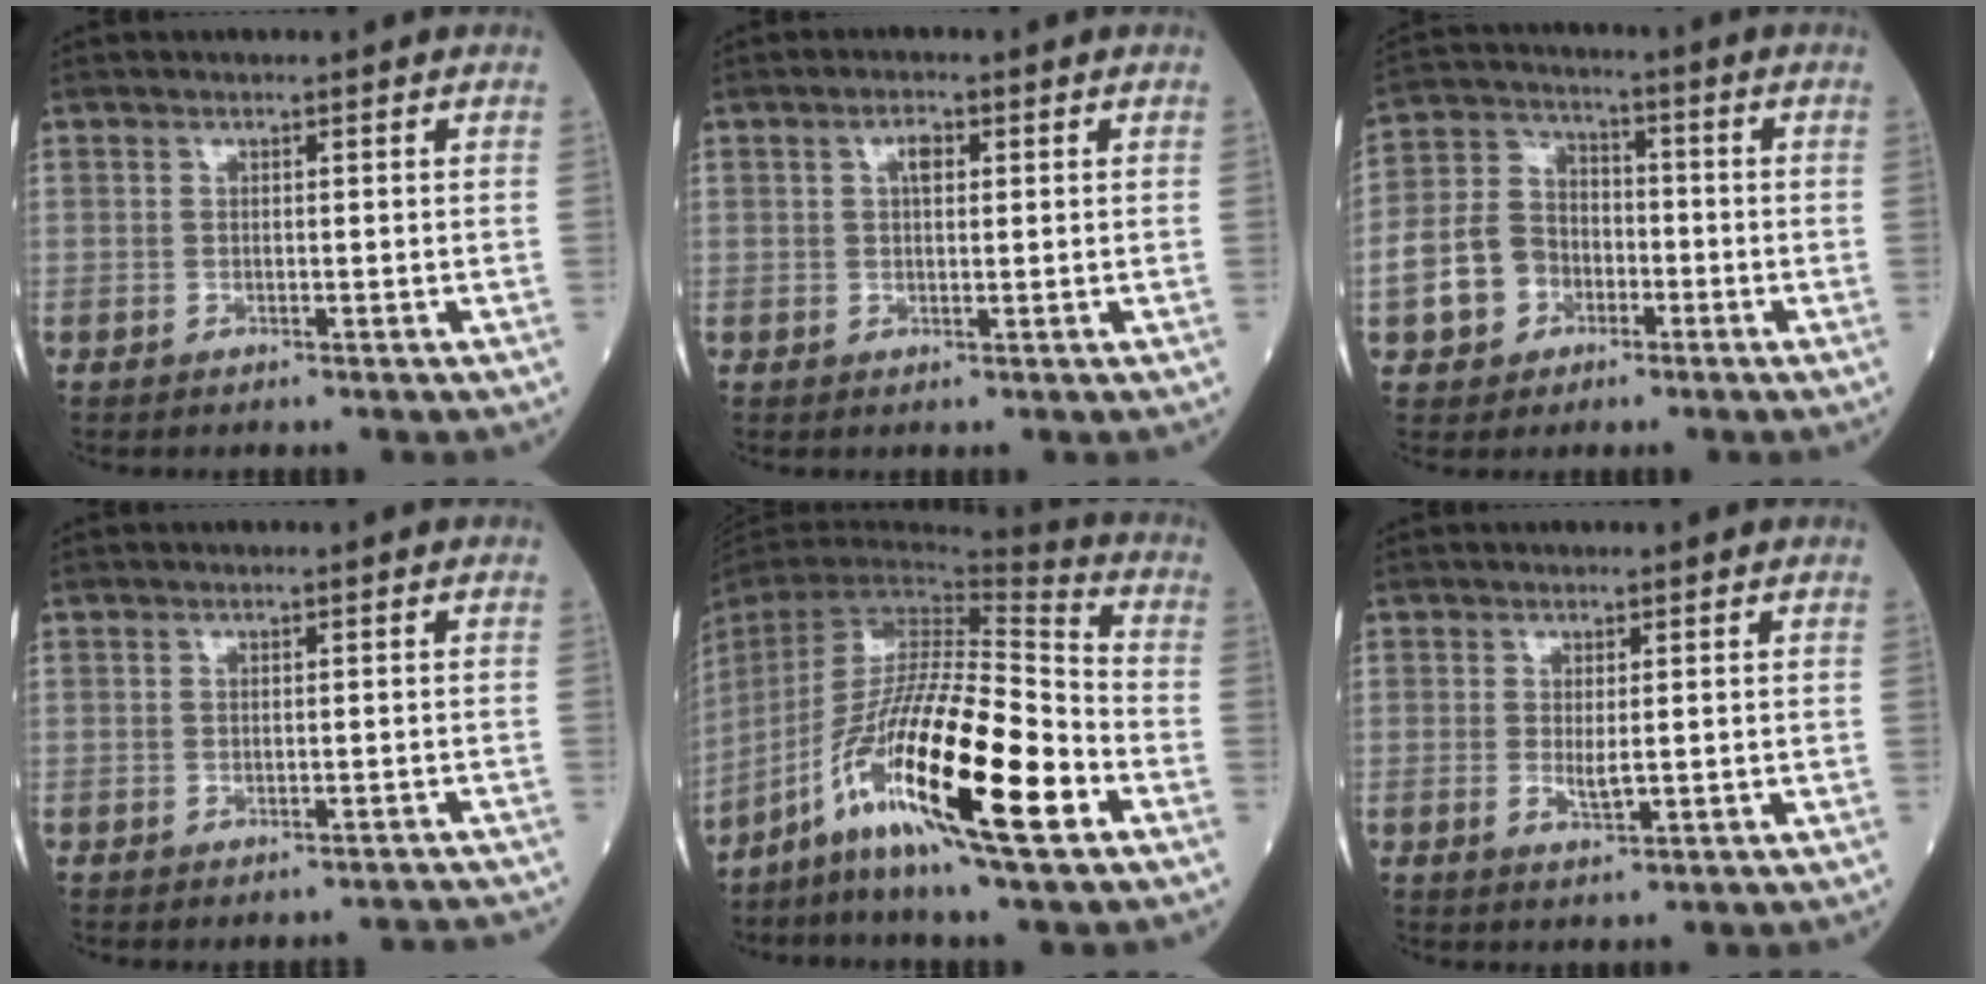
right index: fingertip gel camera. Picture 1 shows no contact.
{"total": 2.3, "force": [0.8, 1.0, 1.9], "torque": [-0.034, 0.004, 0.012]}
{"total": 9.2, "force": [-3.1, 7.6, 4.1], "torque": [-0.105, 0.024, -0.051]}
{"total": 2.8, "force": [-2.7, 0.5, 0.4], "torque": [0.001, -0.004, -0.033]}
{"total": 20.7, "force": [-9.9, 1.4, 18.1], "torque": [-0.349, -0.043, -0.187]}
{"total": 2.1, "force": [0.0, 0.5, 2.0], "torque": [-0.041, -0.006, 0.004]}